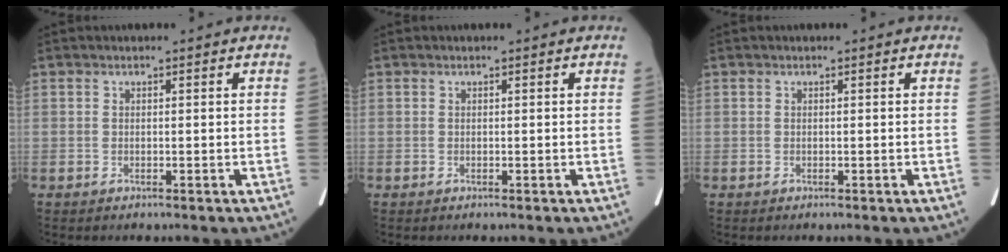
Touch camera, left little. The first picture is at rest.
{"total": 0.0}
{"total": 0.0}